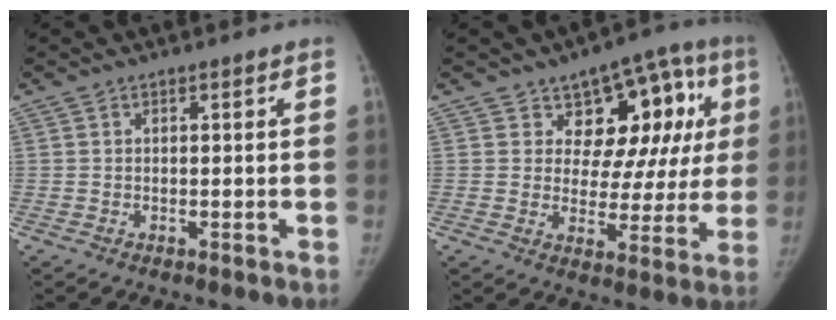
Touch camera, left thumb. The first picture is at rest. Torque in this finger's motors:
{"motor_torque": [0.04, 0.04, 0.61, -0.52, 0.06]}